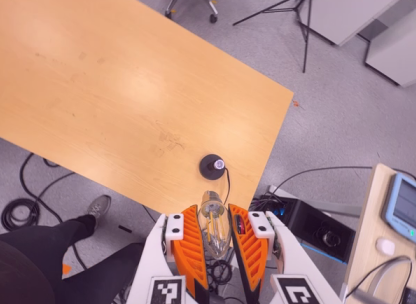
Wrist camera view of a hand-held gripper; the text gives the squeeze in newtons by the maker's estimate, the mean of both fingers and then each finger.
{"total": 12.6, "left": 13.0, "right": 12.3}